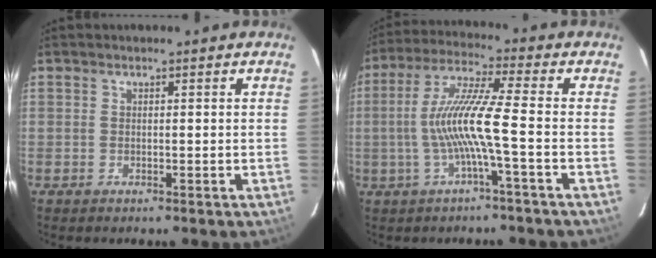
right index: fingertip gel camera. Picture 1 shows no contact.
{"total": 10.5, "force": [-2.2, -0.7, 10.2], "torque": [-0.206, 0.005, -0.039]}